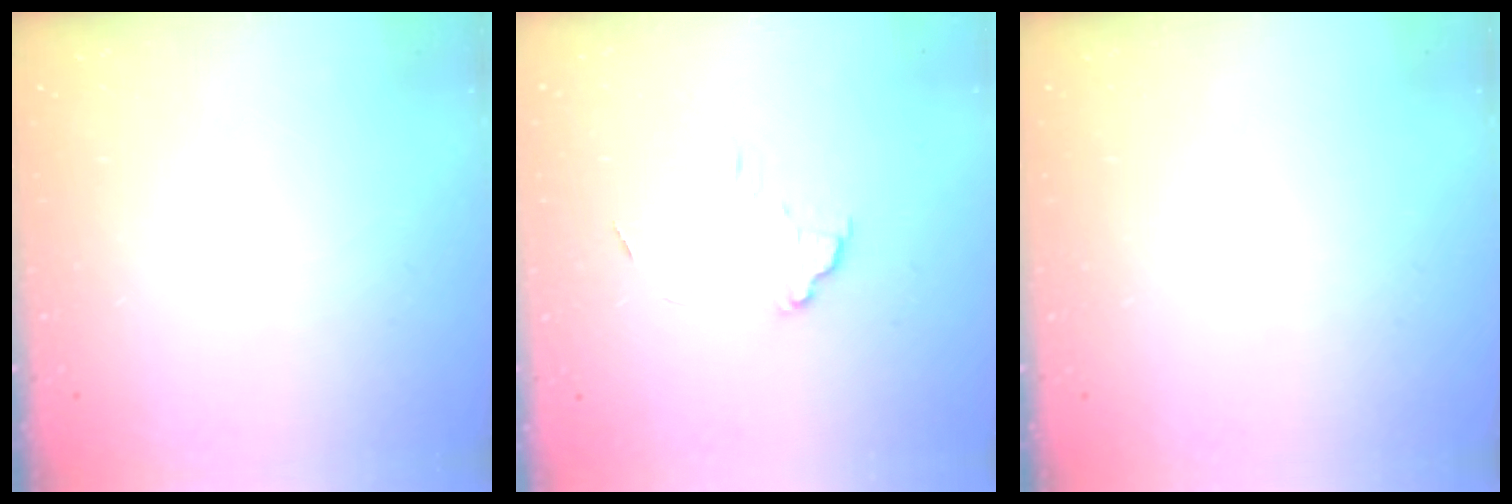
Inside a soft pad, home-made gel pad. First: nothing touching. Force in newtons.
{"total": 4.3, "press": 4.3, "slide": 0.3}
{"total": 0.0}